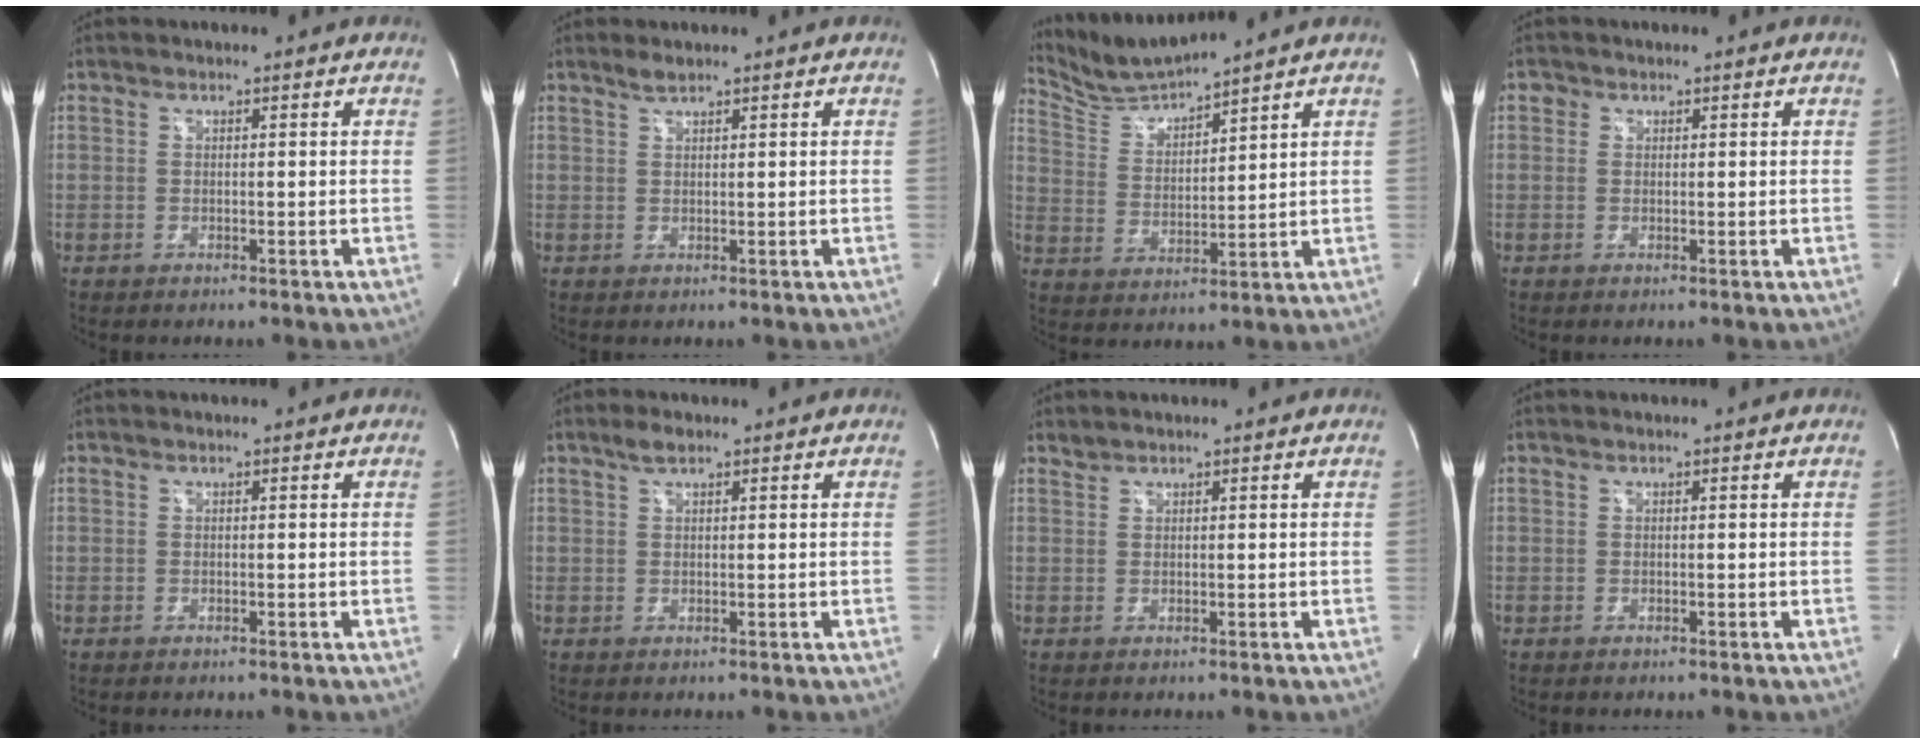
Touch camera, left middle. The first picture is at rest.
{"total": 1.3, "force": [1.2, 0.2, 0.5], "torque": [-0.016, 0.002, 0.026]}
{"total": 7.3, "force": [7.2, -1.3, 0.7], "torque": [-0.036, 0.001, 0.158]}
{"total": 1.1, "force": [0.5, 1.0, 0.1], "torque": [0.005, 0.002, 0.003]}
{"total": 0.0}
{"total": 1.9, "force": [1.4, 0.6, 1.1], "torque": [-0.027, 0.007, 0.027]}
{"total": 0.9, "force": [0.9, 0.0, -0.1], "torque": [-0.003, 0.004, 0.020]}
{"total": 0.0}